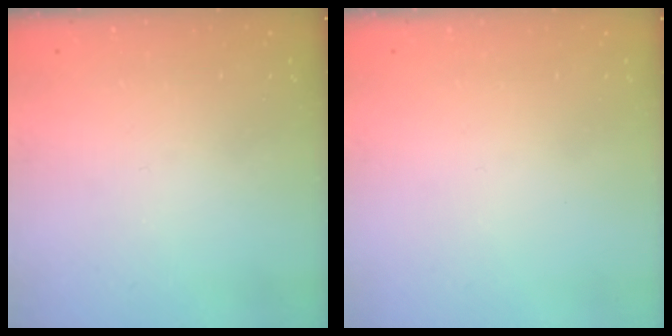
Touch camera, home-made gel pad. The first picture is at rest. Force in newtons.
{"total": 1.6, "press": 1.6, "slide": 0.1}